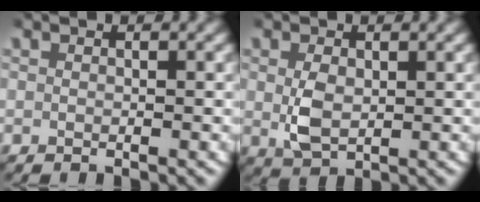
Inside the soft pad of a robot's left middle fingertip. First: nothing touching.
{"total": 3.0, "force": [0.1, 1.9, 2.3], "torque": [-0.057, -0.012, 0.011]}